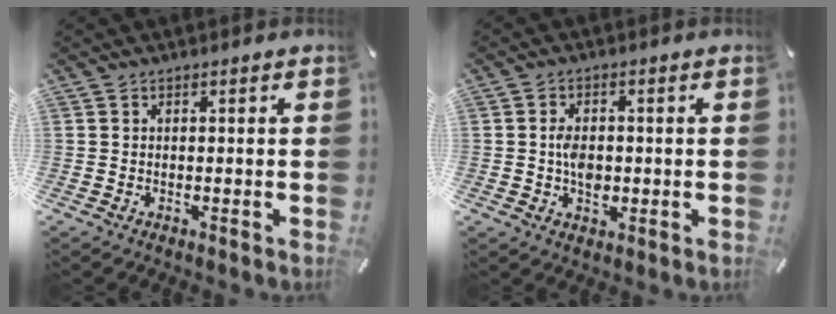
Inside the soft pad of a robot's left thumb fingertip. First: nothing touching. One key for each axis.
{"total": 5.2, "fx": -0.5, "fy": 3.7, "fz": 3.6, "tx": -0.071, "ty": 0.000, "tz": -0.011}